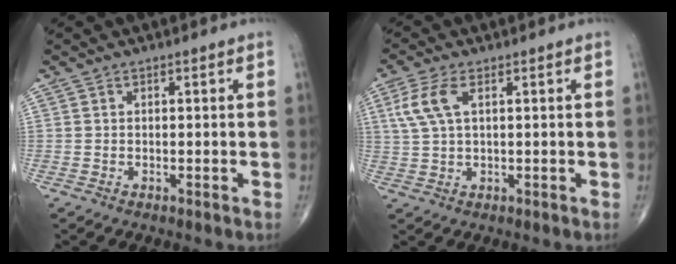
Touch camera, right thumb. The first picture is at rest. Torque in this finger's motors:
{"motor_torque": [-0.48, 0.69, 0.61, 0.12, 0.08]}